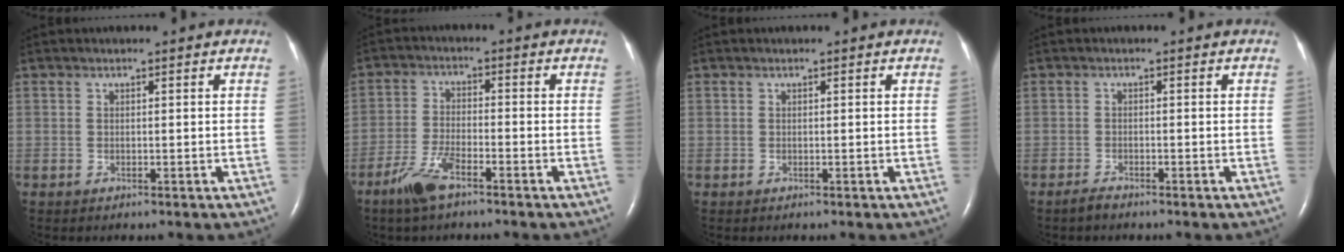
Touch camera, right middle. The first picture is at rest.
{"total": 5.9, "force": [-4.1, 1.2, 4.0], "torque": [-0.096, -0.007, -0.081]}
{"total": 0.0}
{"total": 1.3, "force": [-1.2, 0.2, 0.5], "torque": [-0.018, -0.003, -0.022]}